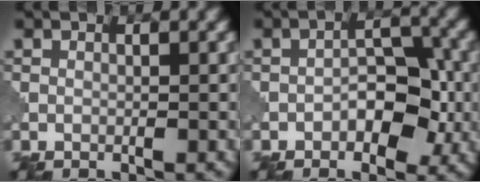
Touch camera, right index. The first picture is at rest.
{"total": 4.2, "force": [-1.5, 2.4, 3.2], "torque": [-0.040, 0.008, -0.025]}